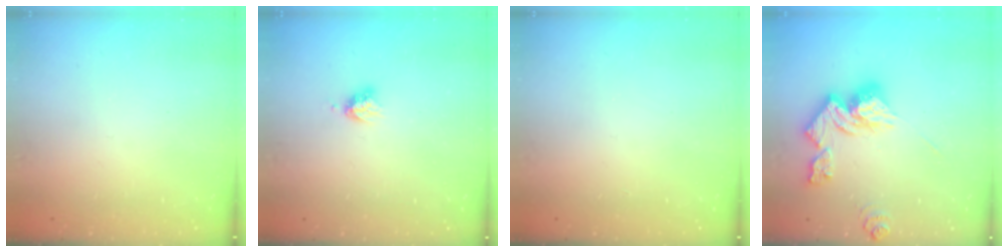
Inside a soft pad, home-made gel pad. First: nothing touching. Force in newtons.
{"total": 3.6, "press": 3.5, "slide": 0.5}
{"total": 1.7, "press": 1.7, "slide": 0.2}
{"total": 13.3, "press": 13.3, "slide": 1.3}